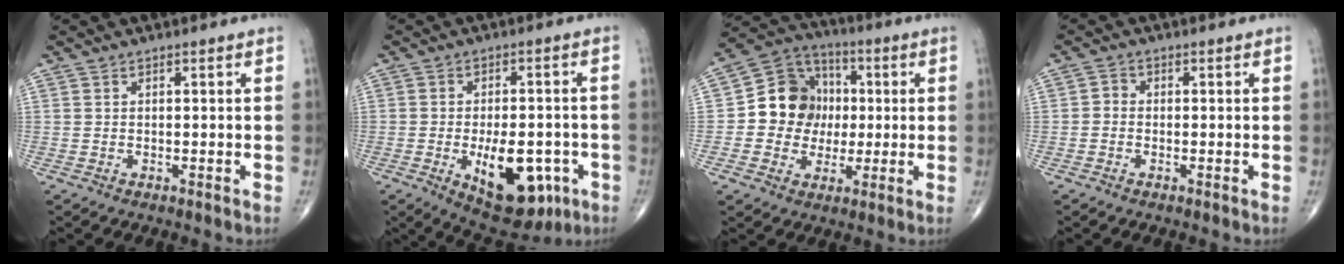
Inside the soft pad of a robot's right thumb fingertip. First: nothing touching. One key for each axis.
{"total": 14.8, "fx": -5.2, "fy": 7.6, "fz": 11.6, "tx": -0.144, "ty": 0.011, "tz": -0.058}
{"total": 12.8, "fx": 0.1, "fy": 11.5, "fz": 5.7, "tx": -0.049, "ty": 0.023, "tz": -0.003}
{"total": 1.5, "fx": -0.5, "fy": 1.2, "fz": 0.7, "tx": -0.004, "ty": 0.004, "tz": -0.015}